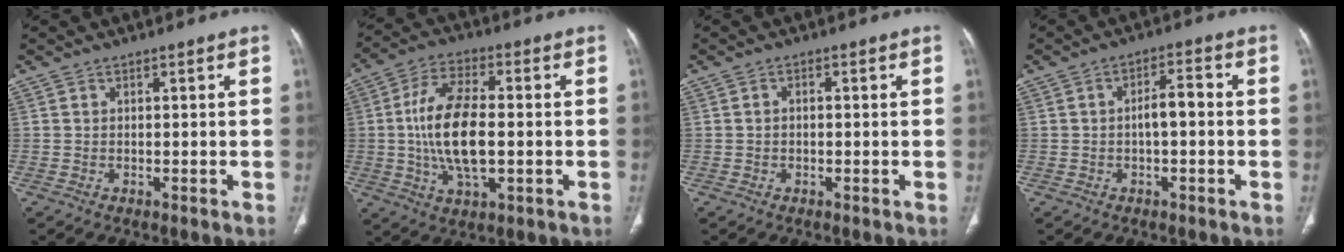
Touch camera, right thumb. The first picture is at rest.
{"total": 14.5, "force": [-0.7, 6.6, 12.9], "torque": [-0.246, 0.008, -0.014]}
{"total": 1.0, "force": [-0.1, 0.7, 0.7], "torque": [-0.009, 0.004, -0.004]}
{"total": 4.2, "force": [-0.5, 1.7, 3.8], "torque": [-0.059, 0.019, -0.012]}